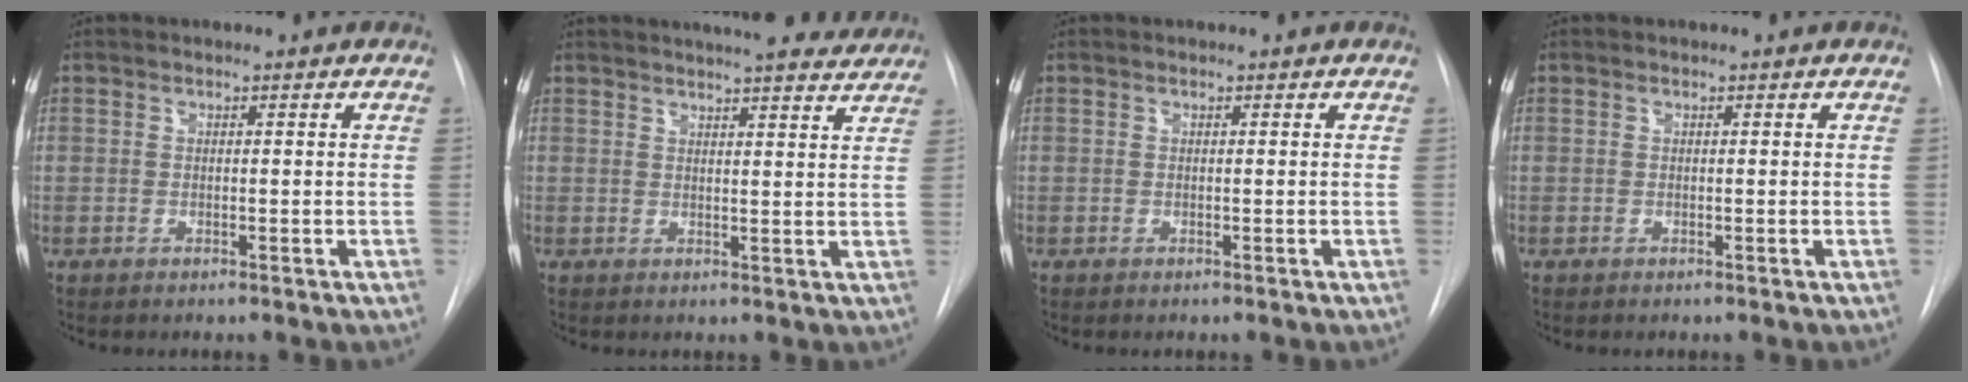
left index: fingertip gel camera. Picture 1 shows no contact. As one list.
[{"total": 13.4, "force": [12.3, 2.0, 4.9], "torque": [-0.061, 0.009, 0.145]}, {"total": 0.0}, {"total": 0.0}]